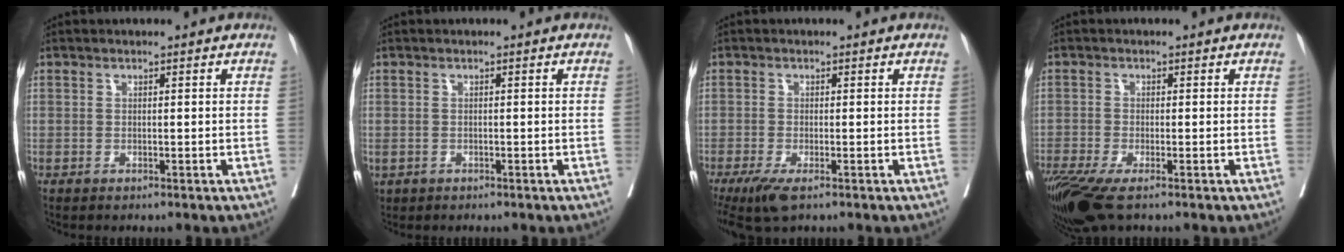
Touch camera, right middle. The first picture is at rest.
{"total": 1.1, "force": [-0.6, 0.9, 0.3], "torque": [-0.011, 0.001, -0.003]}
{"total": 4.1, "force": [-2.6, 0.9, 3.0], "torque": [-0.057, -0.012, -0.044]}
{"total": 7.4, "force": [-5.1, 1.6, 5.2], "torque": [-0.094, -0.019, -0.094]}